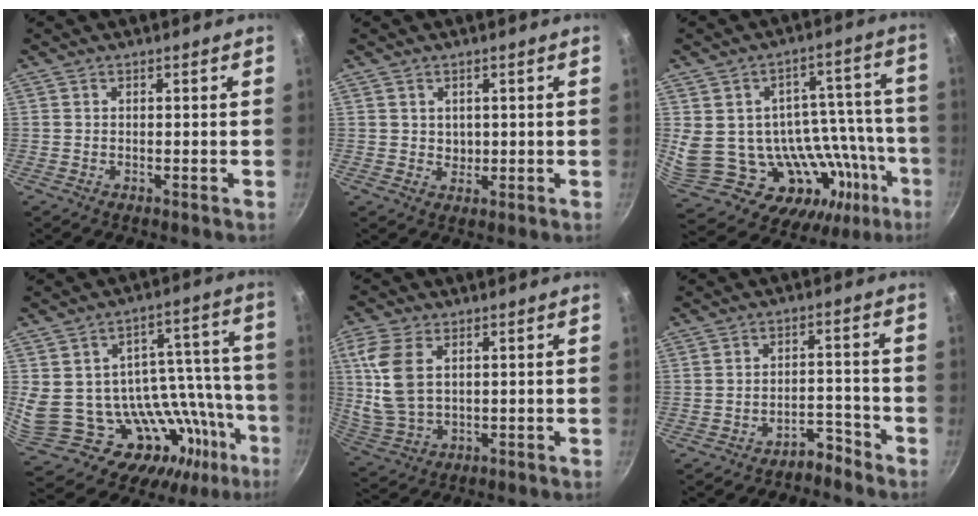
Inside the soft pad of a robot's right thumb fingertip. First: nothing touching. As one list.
[{"total": 2.2, "force": [0.6, 2.0, 0.7], "torque": [-0.001, -0.007, 0.011]}, {"total": 28.3, "force": [-7.3, 17.6, 20.9], "torque": [-0.273, 0.024, -0.071]}, {"total": 30.0, "force": [-9.5, 17.6, 22.4], "torque": [-0.280, 0.027, -0.104]}, {"total": 11.2, "force": [2.7, 6.9, 8.3], "torque": [-0.172, -0.008, 0.064]}, {"total": 4.0, "force": [-3.4, 1.6, 1.2], "torque": [0.003, 0.042, -0.052]}]